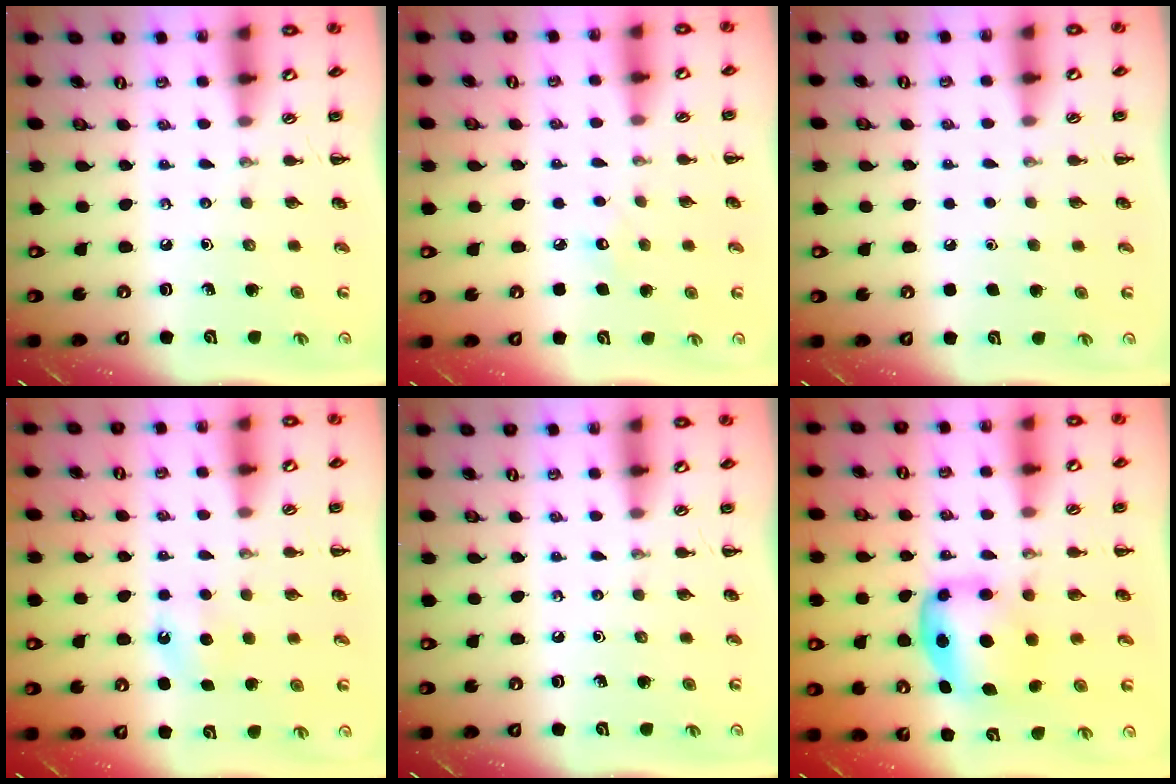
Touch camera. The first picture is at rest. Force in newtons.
{"total": 4.4, "press": 4.3, "slide": 1.0}
{"total": 1.8, "press": 1.8, "slide": 0.1}
{"total": 5.1, "press": 4.9, "slide": 1.3}
{"total": 0.0}
{"total": 6.1, "press": 6.0, "slide": 1.0}